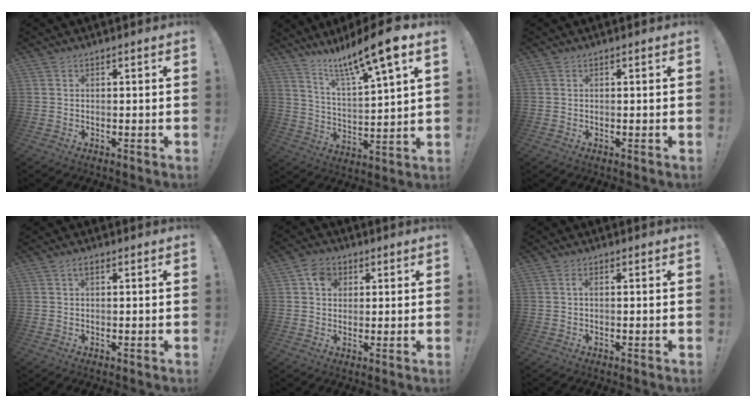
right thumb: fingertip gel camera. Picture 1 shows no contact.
{"total": 14.2, "force": [10.7, 0.7, 9.2], "torque": [-0.165, -0.077, 0.169]}
{"total": 0.0}
{"total": 1.9, "force": [0.4, 1.0, 1.5], "torque": [-0.022, 0.003, 0.005]}
{"total": 5.8, "force": [1.8, 4.8, 2.6], "torque": [-0.038, 0.003, 0.034]}
{"total": 1.1, "force": [-0.2, 0.2, 1.0], "torque": [-0.021, 0.004, -0.005]}